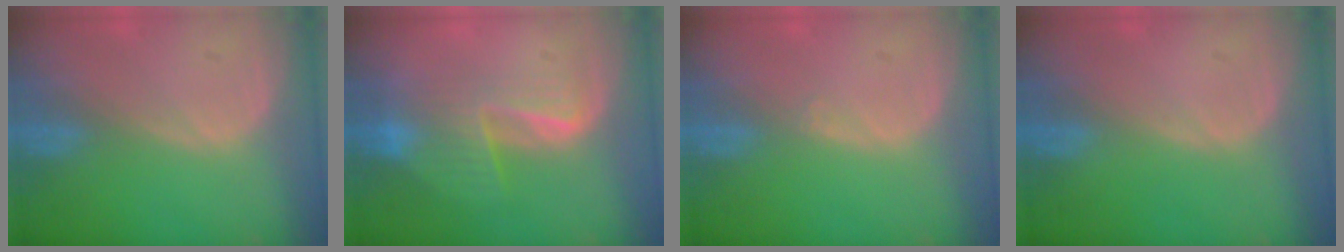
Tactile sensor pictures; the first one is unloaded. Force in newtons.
{"total": 6.7, "press": 6.3, "slide": 2.2}
{"total": 0.6, "press": 0.4, "slide": 0.4}
{"total": 0.0}